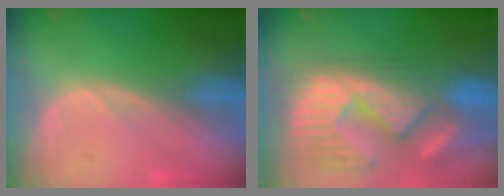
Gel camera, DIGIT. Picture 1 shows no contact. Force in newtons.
{"total": 14.2, "press": 12.1, "slide": 7.5}